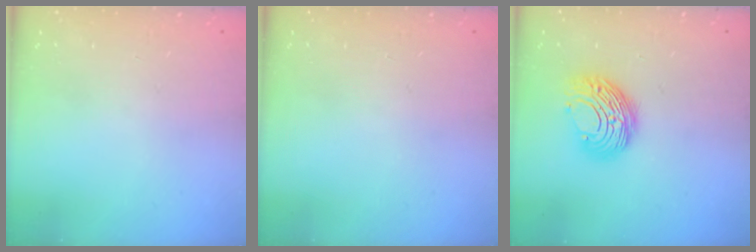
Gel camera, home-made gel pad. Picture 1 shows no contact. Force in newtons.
{"total": 0.0}
{"total": 10.4, "press": 10.4, "slide": 0.6}